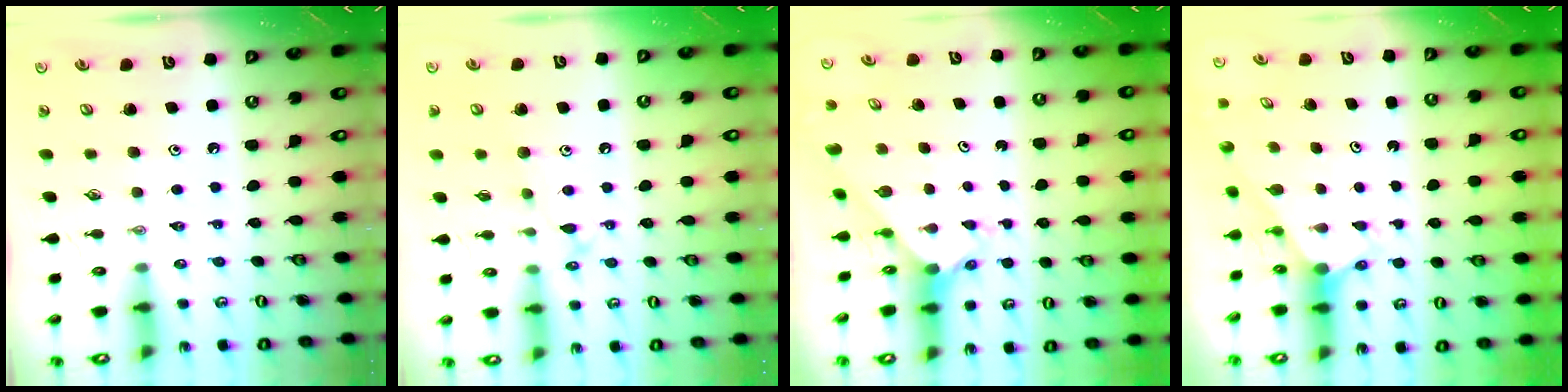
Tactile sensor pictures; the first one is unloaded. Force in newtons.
{"total": 9.8, "press": 9.8, "slide": 0.6}
{"total": 2.5, "press": 2.5, "slide": 0.2}
{"total": 2.9, "press": 2.9, "slide": 0.0}